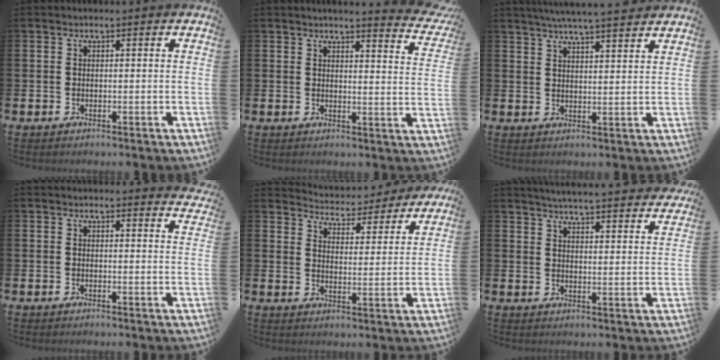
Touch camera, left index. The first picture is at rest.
{"total": 3.7, "force": [3.6, -0.1, 0.7], "torque": [-0.009, -0.034, 0.056]}
{"total": 5.6, "force": [5.4, -0.3, 1.4], "torque": [-0.040, -0.021, 0.097]}
{"total": 1.8, "force": [1.8, 0.1, 0.0], "torque": [-0.002, -0.007, 0.032]}
{"total": 5.2, "force": [5.1, 1.0, 0.1], "torque": [-0.026, -0.044, 0.085]}
{"total": 5.2, "force": [5.2, -0.1, 0.6], "torque": [-0.027, -0.038, 0.090]}